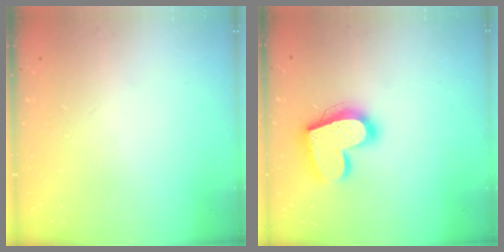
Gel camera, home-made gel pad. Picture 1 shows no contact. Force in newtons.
{"total": 18.7, "press": 18.6, "slide": 1.4}